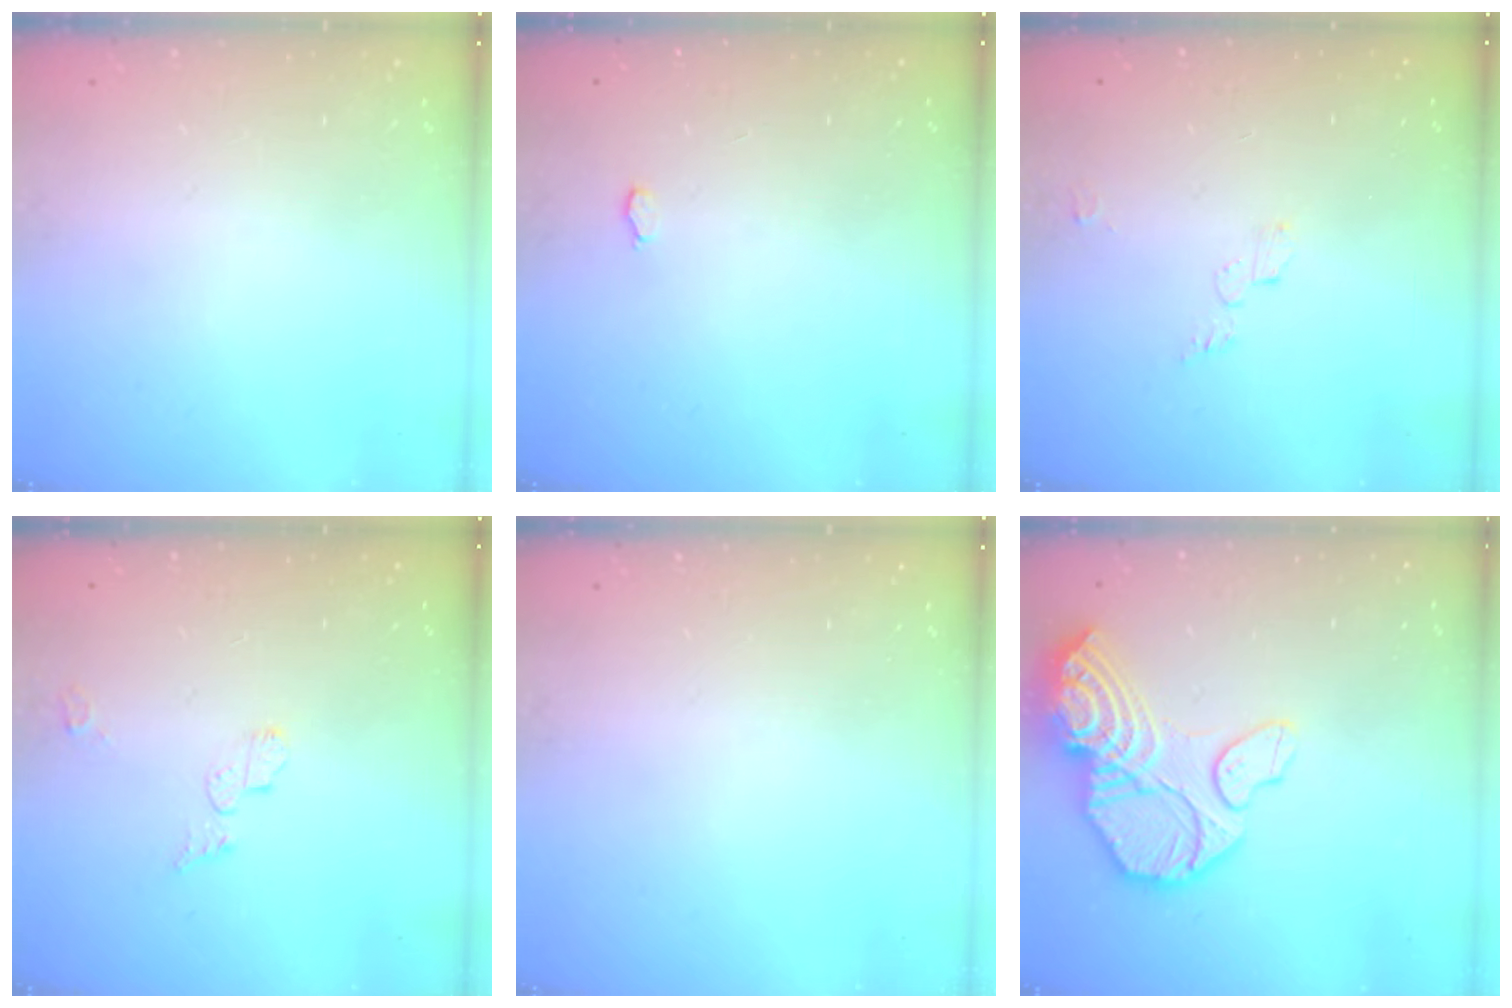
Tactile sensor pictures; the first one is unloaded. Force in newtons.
{"total": 2.8, "press": 2.8, "slide": 0.3}
{"total": 3.4, "press": 3.4, "slide": 0.0}
{"total": 4.8, "press": 4.8, "slide": 0.5}
{"total": 0.0}
{"total": 19.3, "press": 19.2, "slide": 2.0}